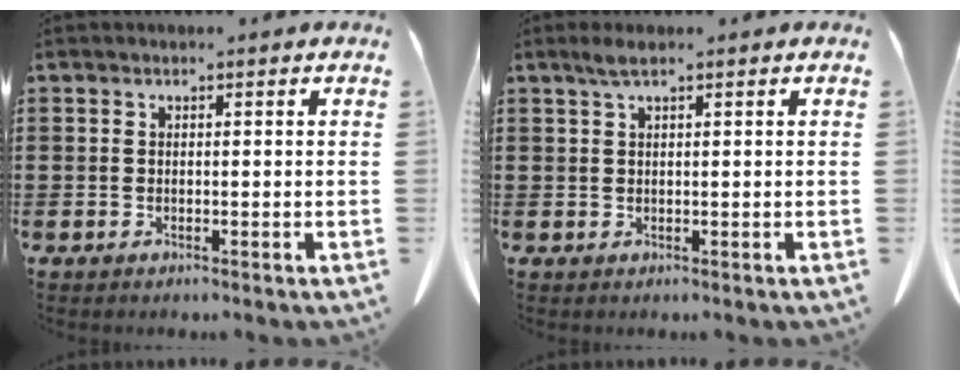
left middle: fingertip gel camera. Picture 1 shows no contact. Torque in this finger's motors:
{"motor_torque": [0.42, -0.07, 0.01, 0.04]}